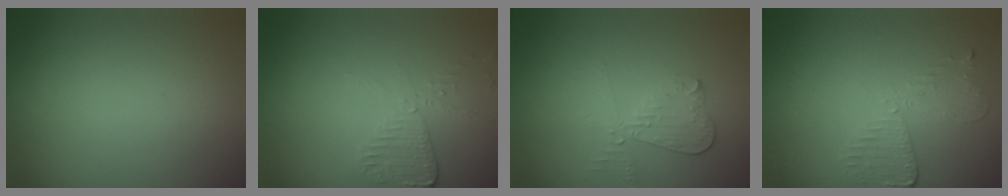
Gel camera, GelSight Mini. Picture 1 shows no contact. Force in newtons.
{"total": 2.5, "press": 2.3, "slide": 1.0}
{"total": 2.3, "press": 2.1, "slide": 0.8}
{"total": 2.6, "press": 2.3, "slide": 1.3}